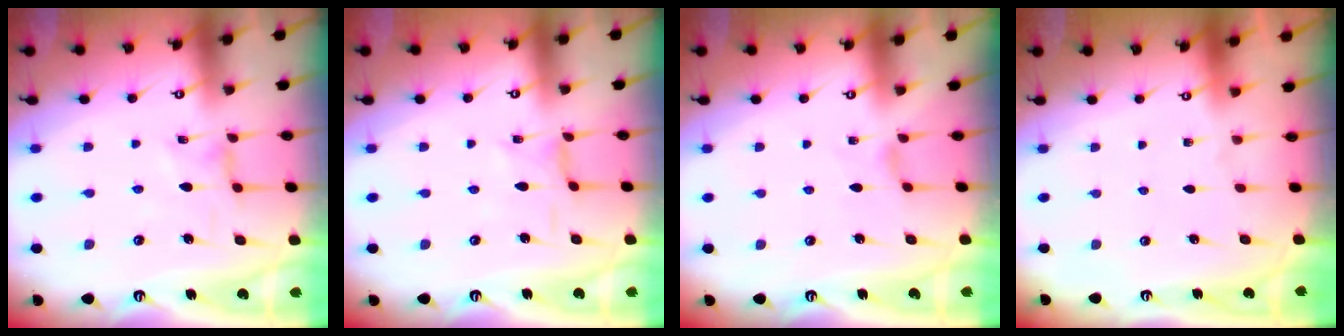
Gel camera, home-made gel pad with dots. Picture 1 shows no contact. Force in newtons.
{"total": 0.6, "press": 0.5, "slide": 0.2}
{"total": 1.1, "press": 1.1, "slide": 0.2}
{"total": 0.0}